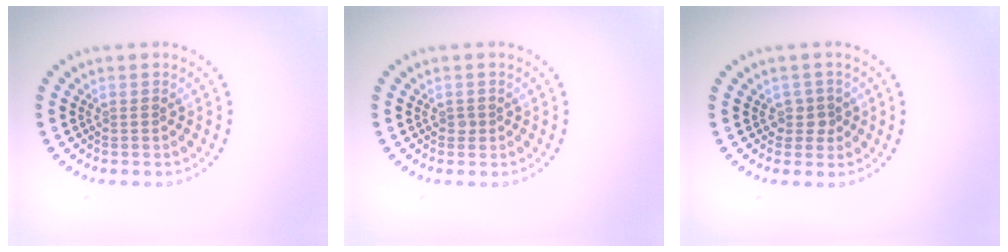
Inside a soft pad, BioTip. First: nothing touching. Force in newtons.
{"total": 0.6, "press": 0.5, "slide": 0.4}
{"total": 1.5, "press": 1.2, "slide": 0.9}